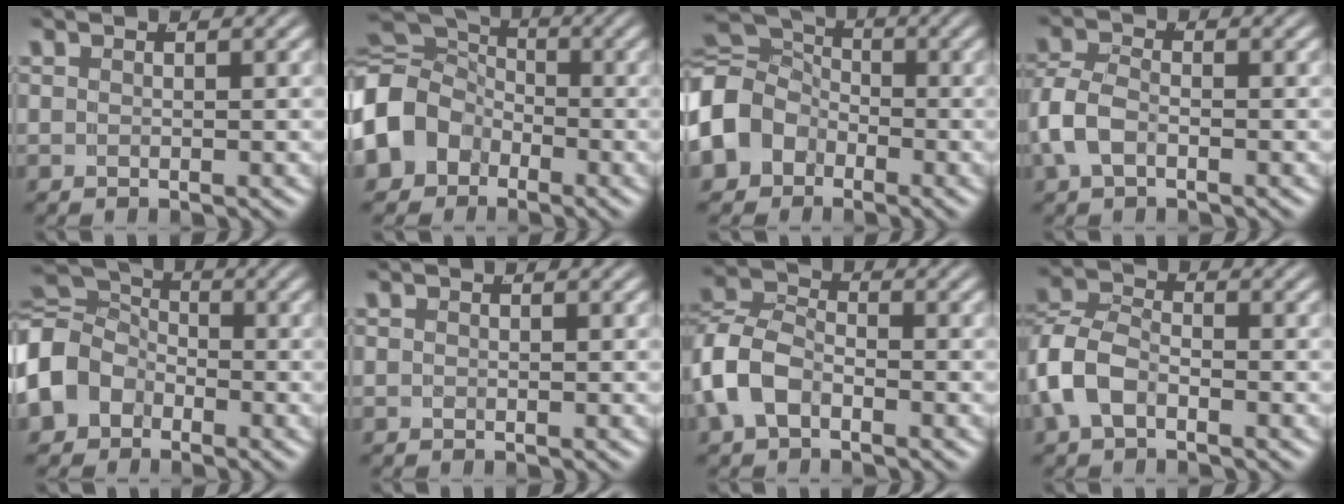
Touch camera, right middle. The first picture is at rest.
{"total": 9.7, "force": [-0.6, 8.4, 4.7], "torque": [-0.114, -0.022, -0.012]}
{"total": 8.6, "force": [-0.7, 7.5, 4.2], "torque": [-0.104, -0.023, -0.010]}
{"total": 3.6, "force": [-0.9, 2.6, 2.3], "torque": [-0.064, -0.013, -0.010]}
{"total": 7.7, "force": [-0.8, 6.6, 3.7], "torque": [-0.097, -0.024, -0.010]}
{"total": 0.0}
{"total": 7.6, "force": [-1.6, 6.5, 3.5], "torque": [-0.100, -0.016, -0.033]}
{"total": 6.3, "force": [-1.4, 5.3, 3.2], "torque": [-0.087, -0.011, -0.028]}